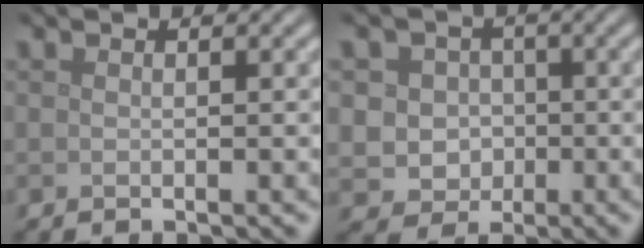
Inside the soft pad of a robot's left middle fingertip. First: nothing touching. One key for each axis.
{"total": 4.7, "fx": 0.2, "fy": 4.4, "fz": 1.7, "tx": -0.011, "ty": 0.018, "tz": -0.011}